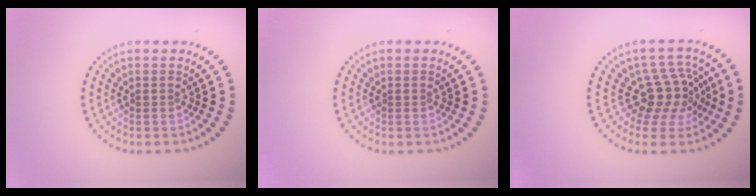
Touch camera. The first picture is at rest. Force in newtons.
{"total": 0.0}
{"total": 4.0, "press": 2.9, "slide": 2.7}